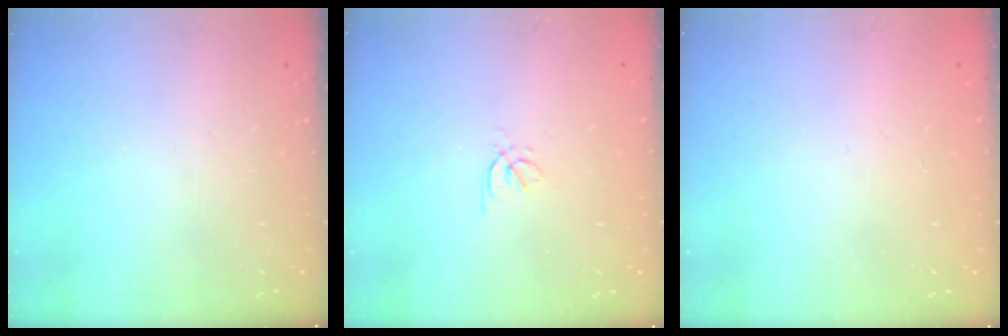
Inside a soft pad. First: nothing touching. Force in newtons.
{"total": 1.6, "press": 1.5, "slide": 0.5}
{"total": 0.8, "press": 0.8, "slide": 0.2}